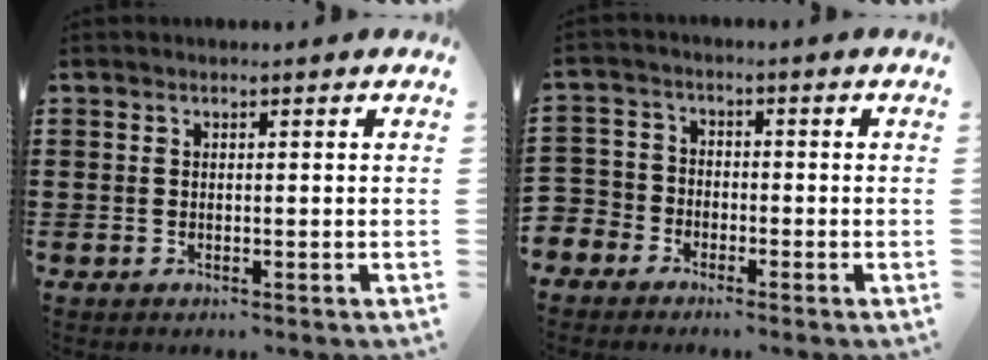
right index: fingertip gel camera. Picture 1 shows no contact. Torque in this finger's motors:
{"motor_torque": [1.09, 1.05, 0.17, 0.01]}